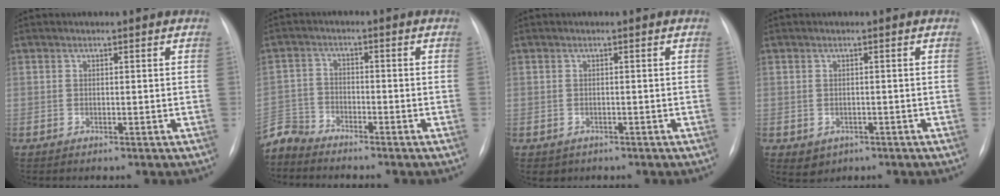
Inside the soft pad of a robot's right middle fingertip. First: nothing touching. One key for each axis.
{"total": 5.0, "fx": -4.9, "fy": 0.7, "fz": -0.5, "tx": 0.008, "ty": -0.007, "tz": -0.099}
{"total": 1.6, "fx": -0.8, "fy": 1.3, "fz": 0.2, "tx": -0.004, "ty": 0.002, "tz": -0.004}
{"total": 2.7, "fx": -1.1, "fy": 2.3, "fz": 0.9, "tx": -0.011, "ty": 0.001, "tz": -0.002}